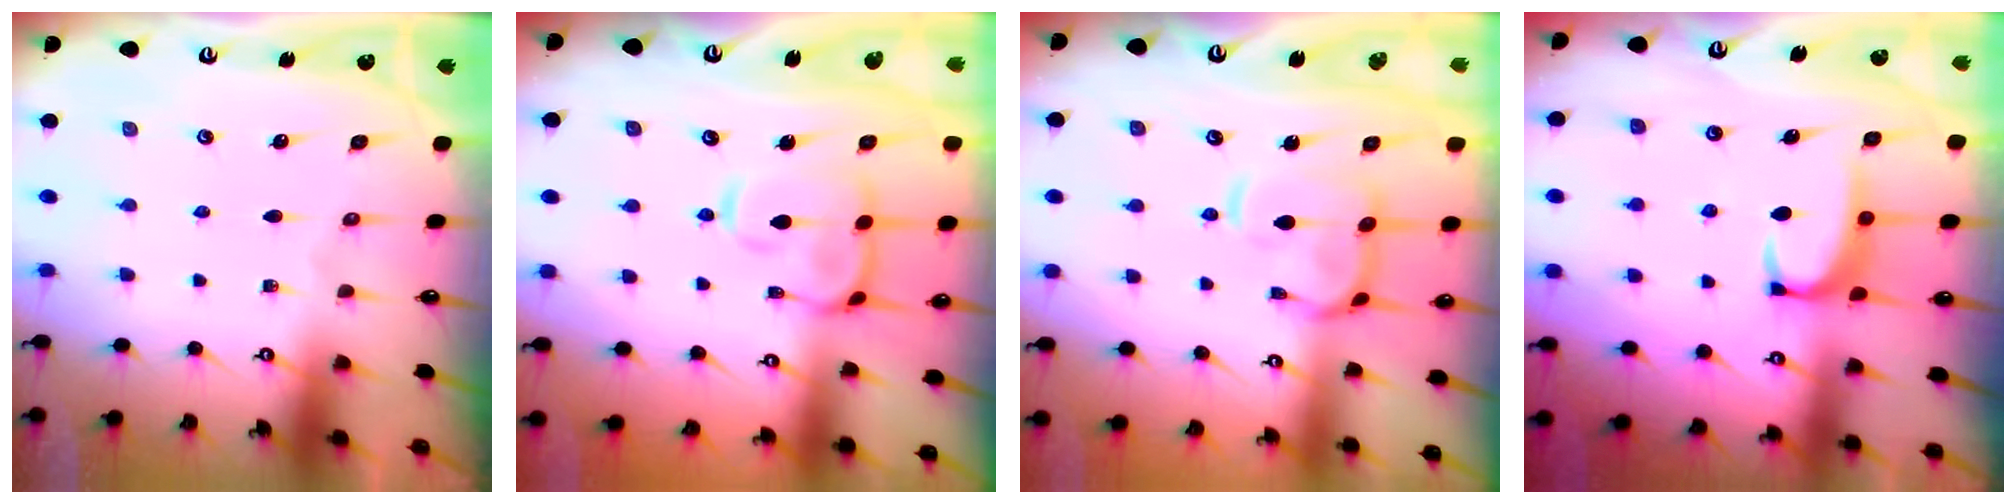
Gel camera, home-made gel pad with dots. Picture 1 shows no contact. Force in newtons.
{"total": 7.2, "press": 7.1, "slide": 1.3}
{"total": 7.6, "press": 7.5, "slide": 1.2}
{"total": 2.3, "press": 2.2, "slide": 0.6}